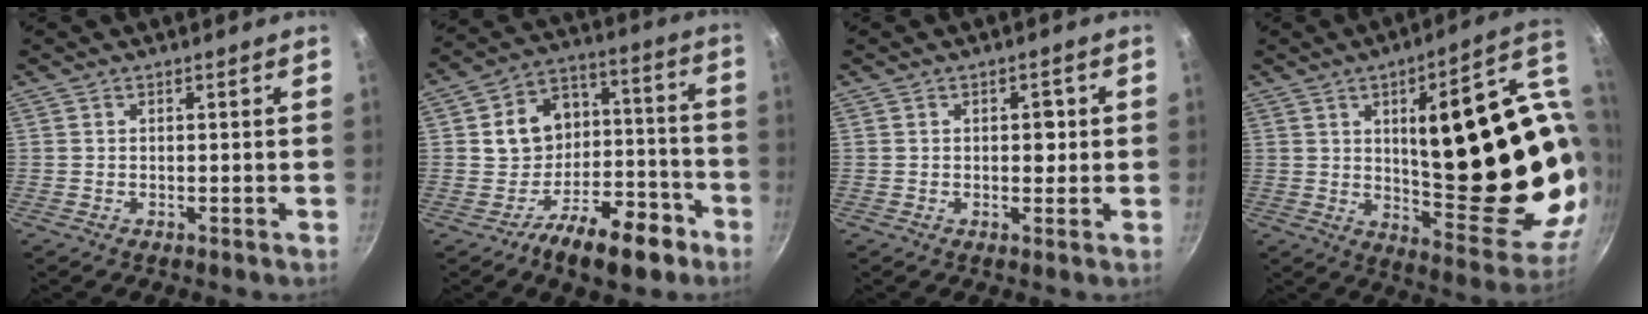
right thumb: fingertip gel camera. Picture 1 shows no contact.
{"total": 16.8, "force": [-8.7, 11.0, 9.3], "torque": [-0.091, 0.089, -0.131]}
{"total": 2.5, "force": [0.3, 1.7, 1.8], "torque": [-0.009, 0.002, 0.004]}
{"total": 29.8, "force": [4.0, 10.6, 27.5], "torque": [-0.346, -0.027, 0.081]}